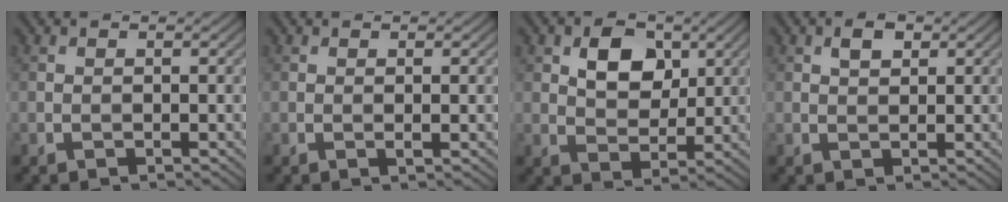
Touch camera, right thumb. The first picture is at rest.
{"total": 0.7, "force": [0.0, 0.0, 0.7], "torque": [-0.017, -0.001, -0.001]}
{"total": 6.4, "force": [2.4, 4.3, 4.1], "torque": [-0.073, -0.001, 0.035]}
{"total": 2.0, "force": [0.9, 1.1, 1.4], "torque": [-0.023, 0.004, 0.015]}